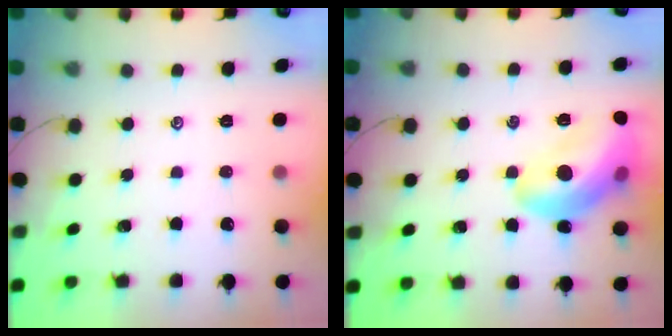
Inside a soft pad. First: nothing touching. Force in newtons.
{"total": 15.3, "press": 15.2, "slide": 1.7}